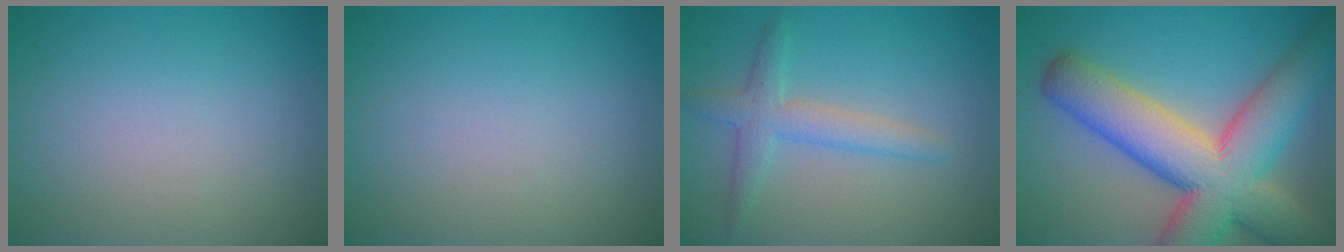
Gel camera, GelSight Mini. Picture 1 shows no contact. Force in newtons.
{"total": 0.0}
{"total": 3.1, "press": 3.1, "slide": 0.1}
{"total": 13.0, "press": 13.0, "slide": 0.9}